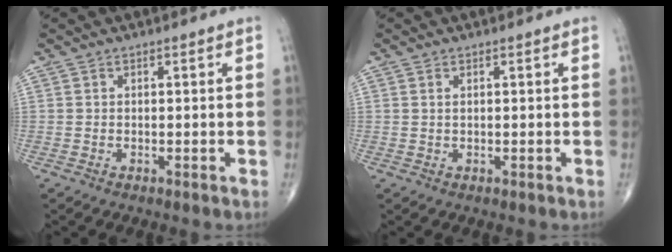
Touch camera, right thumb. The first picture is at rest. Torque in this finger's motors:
{"motor_torque": [-0.32, 0.25, 0.16, 0.24, -0.02]}